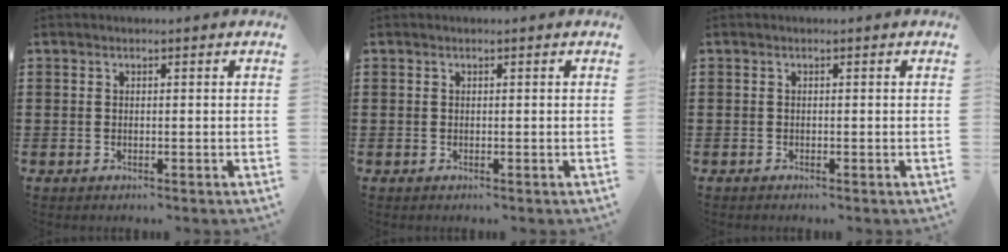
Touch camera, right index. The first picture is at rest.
{"total": 0.0}
{"total": 0.0}